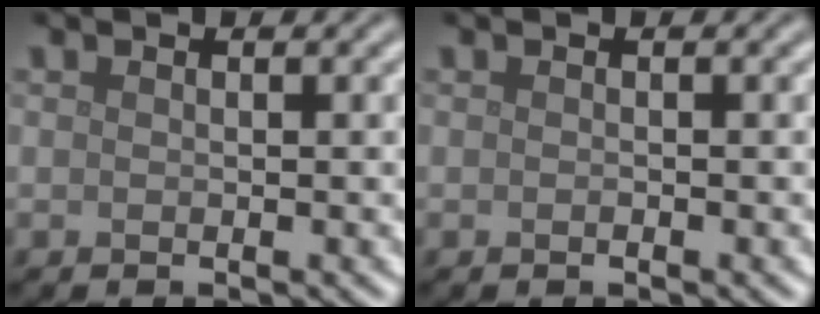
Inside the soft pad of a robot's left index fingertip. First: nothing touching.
{"total": 0.0}